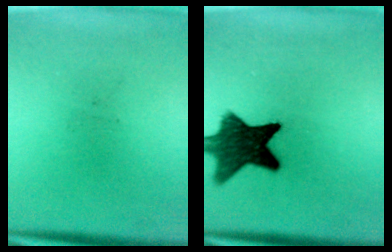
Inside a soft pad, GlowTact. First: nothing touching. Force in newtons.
{"total": 11.3}